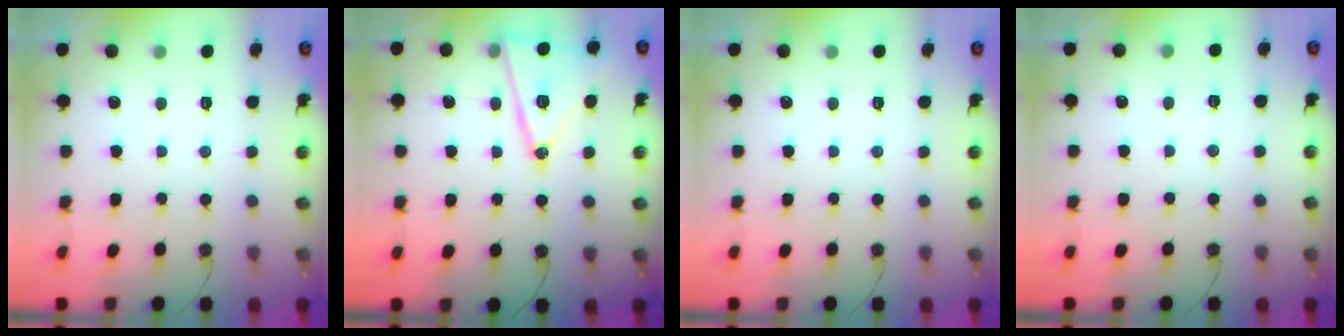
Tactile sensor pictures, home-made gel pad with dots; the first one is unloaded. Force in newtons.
{"total": 15.3, "press": 14.8, "slide": 3.5}
{"total": 0.0}
{"total": 5.1, "press": 2.7, "slide": 4.3}